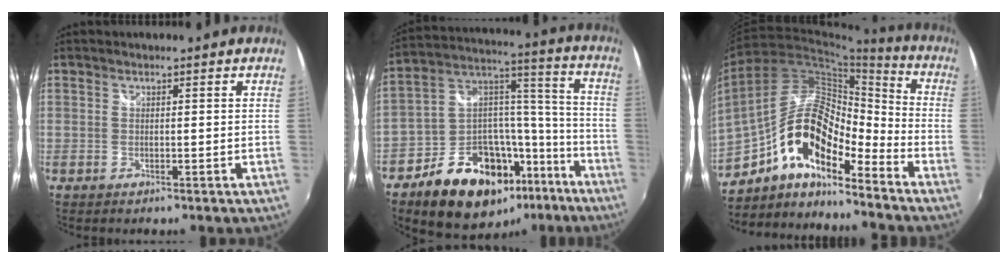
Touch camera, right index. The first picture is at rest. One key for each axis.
{"total": 22.1, "fx": -13.1, "fy": 14.0, "fz": 11.0, "tx": -0.206, "ty": 0.075, "tz": -0.182}
{"total": 16.9, "fx": -9.4, "fy": 6.6, "fz": 12.4, "tx": -0.224, "ty": 0.005, "tz": -0.183}